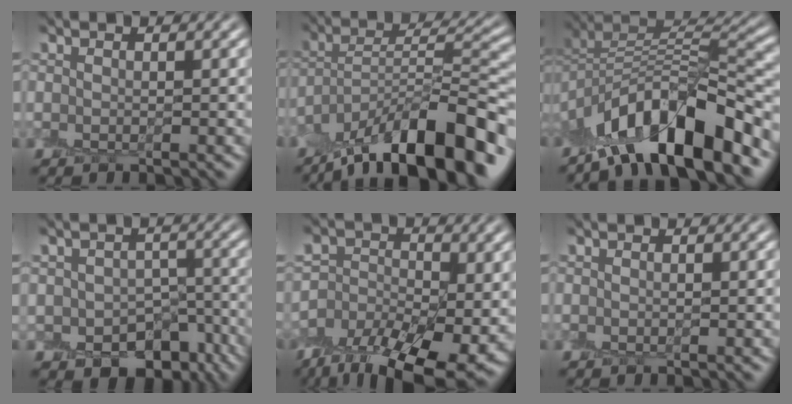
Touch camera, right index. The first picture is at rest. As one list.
[{"total": 13.3, "force": [-9.4, 3.8, 8.6], "torque": [-0.130, 0.031, -0.161]}, {"total": 10.3, "force": [-6.0, 3.4, 7.6], "torque": [-0.105, 0.023, -0.110]}, {"total": 6.3, "force": [-3.1, 4.8, 2.7], "torque": [-0.027, -0.013, -0.036]}, {"total": 11.4, "force": [-6.7, 6.2, 6.8], "torque": [-0.104, -0.013, -0.116]}, {"total": 0.0}]